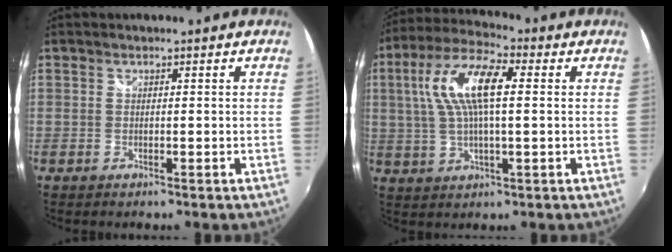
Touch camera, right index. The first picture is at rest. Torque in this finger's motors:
{"motor_torque": [0.49, 0.05, 0.42, 0.21]}